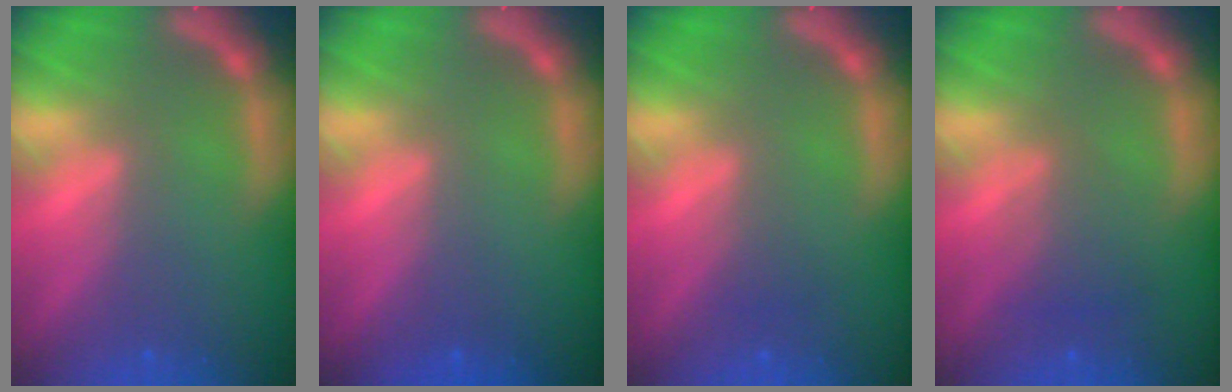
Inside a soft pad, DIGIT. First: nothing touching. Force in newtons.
{"total": 0.0}
{"total": 1.0}
{"total": 2.5}